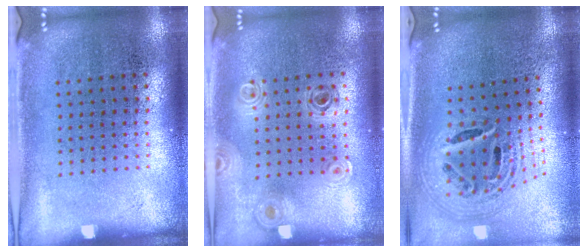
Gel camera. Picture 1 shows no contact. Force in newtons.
{"total": 0.9, "press": 0.9, "slide": 0.1}
{"total": 2.6, "press": 1.8, "slide": 1.8}